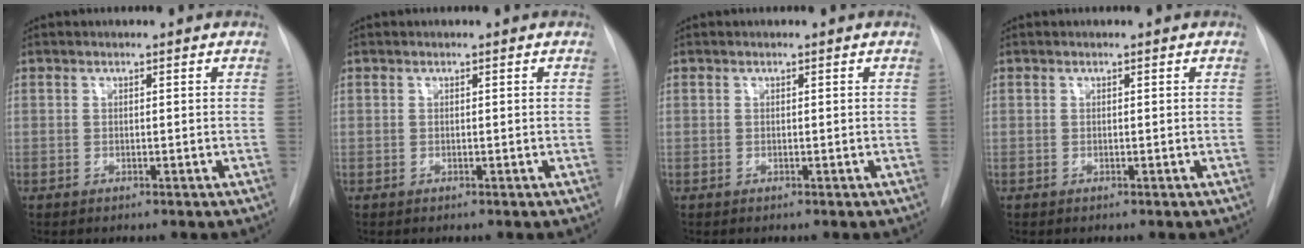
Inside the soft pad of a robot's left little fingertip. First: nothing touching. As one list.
[{"total": 0.0}, {"total": 0.0}, {"total": 0.0}]